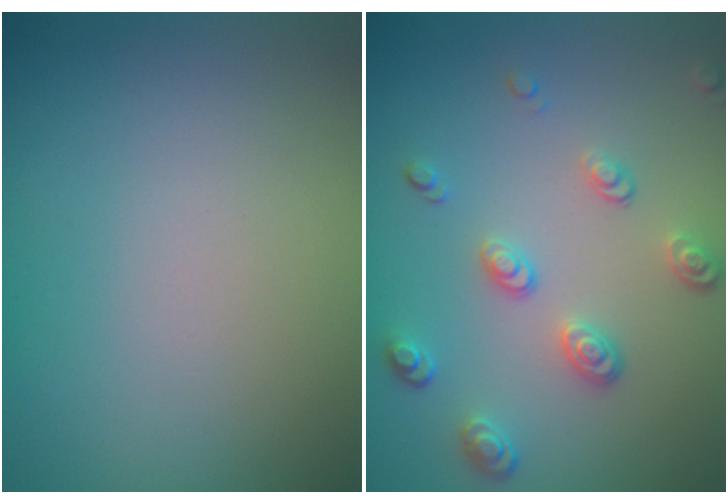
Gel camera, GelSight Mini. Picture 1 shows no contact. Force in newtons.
{"total": 3.2, "press": 2.6, "slide": 1.8}